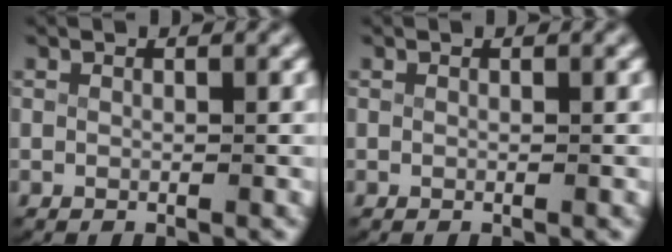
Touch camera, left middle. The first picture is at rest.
{"total": 0.0}